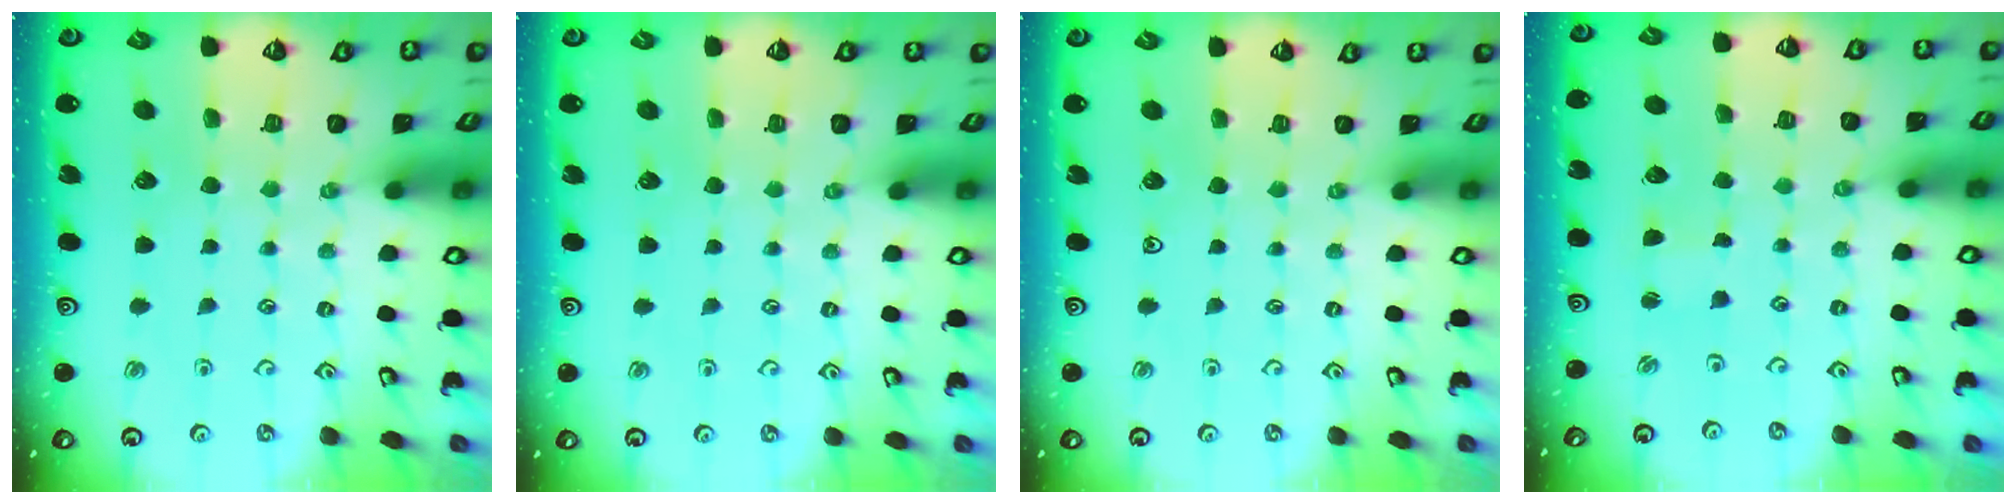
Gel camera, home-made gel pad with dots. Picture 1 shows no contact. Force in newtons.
{"total": 0.0}
{"total": 0.0}
{"total": 1.4, "press": 1.3, "slide": 0.3}